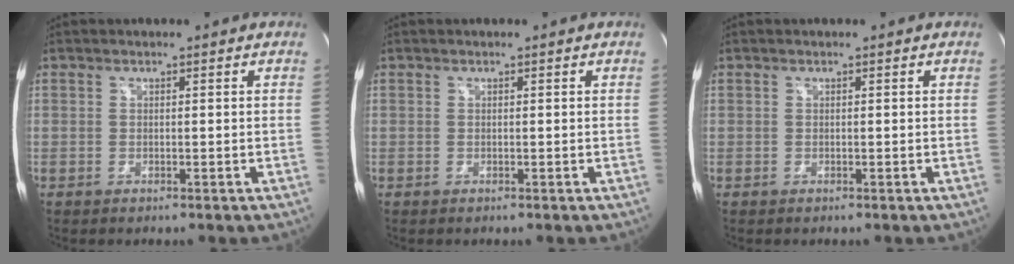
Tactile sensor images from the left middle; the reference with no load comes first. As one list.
[{"total": 0.0}, {"total": 0.0}]